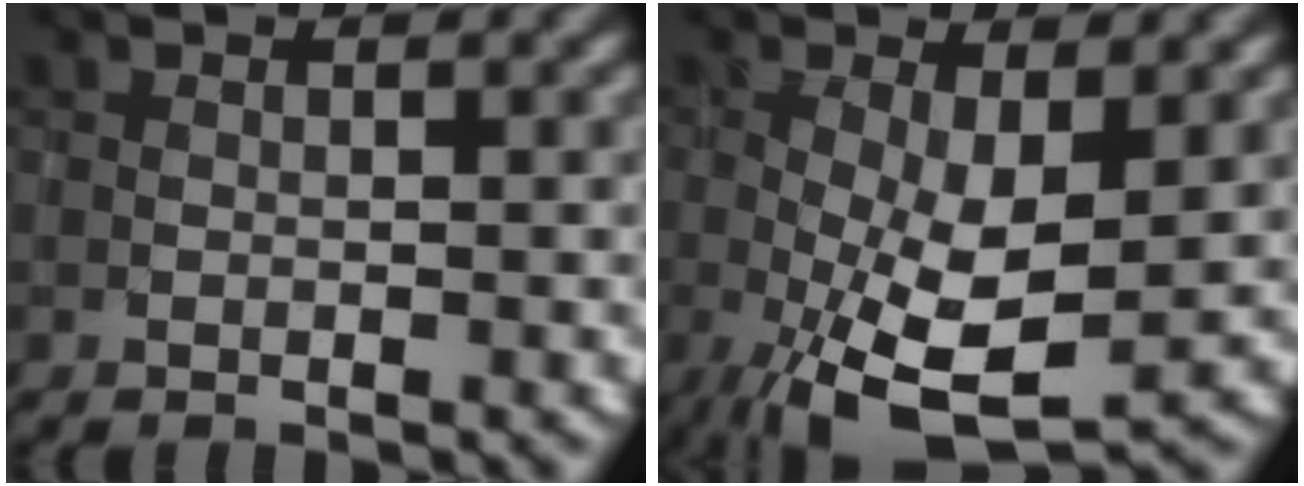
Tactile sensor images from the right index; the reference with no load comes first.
{"total": 8.2, "force": [-1.8, 3.0, 7.5], "torque": [-0.150, -0.019, -0.026]}